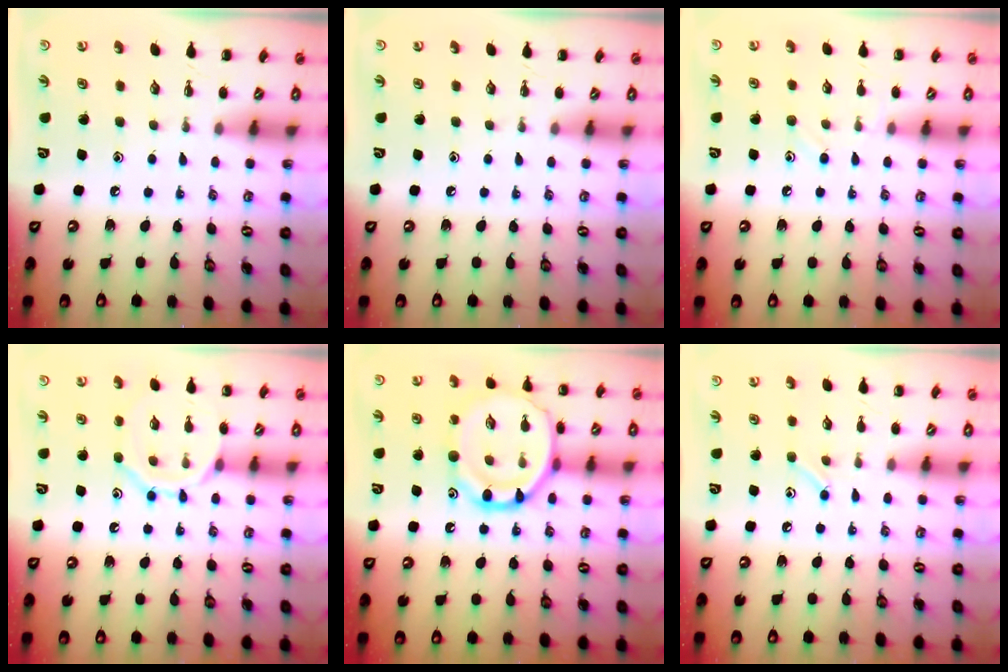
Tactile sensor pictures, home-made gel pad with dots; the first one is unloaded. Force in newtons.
{"total": 0.0}
{"total": 7.3, "press": 6.9, "slide": 2.3}
{"total": 11.2, "press": 11.1, "slide": 0.7}
{"total": 17.0, "press": 16.9, "slide": 1.7}
{"total": 6.2, "press": 6.1, "slide": 0.9}